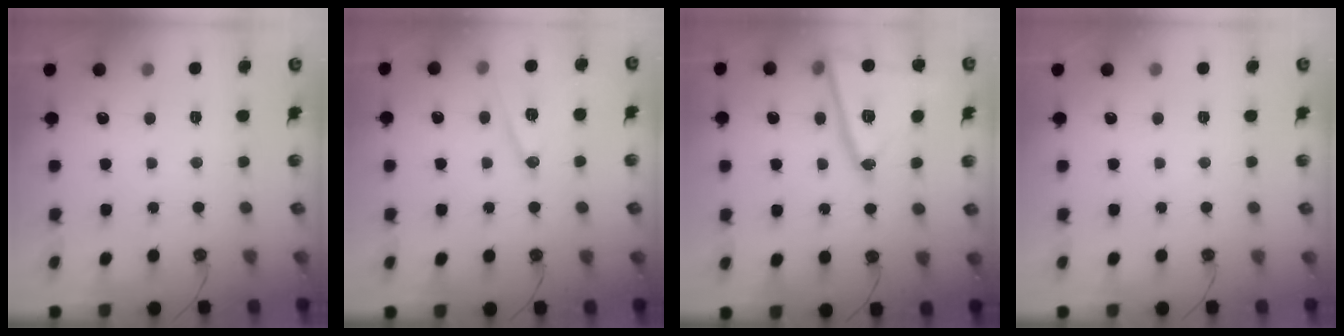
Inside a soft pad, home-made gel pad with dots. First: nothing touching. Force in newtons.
{"total": 11.8, "press": 11.3, "slide": 3.2}
{"total": 19.8, "press": 19.7, "slide": 2.3}
{"total": 0.0}